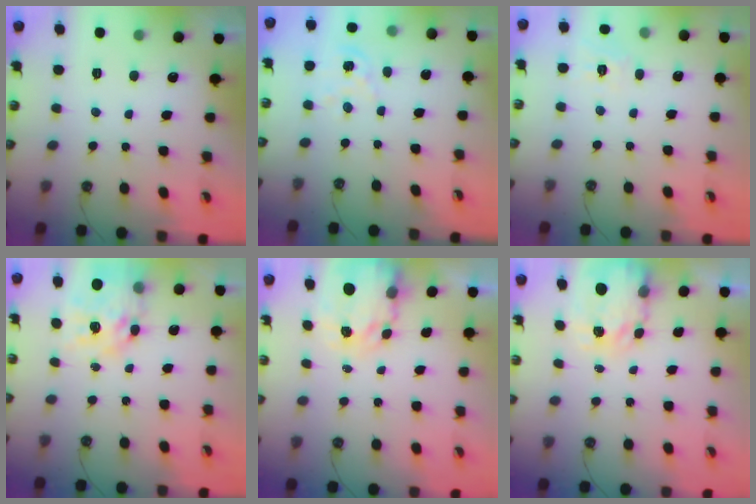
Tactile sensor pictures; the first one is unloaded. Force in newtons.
{"total": 2.9, "press": 2.9, "slide": 0.3}
{"total": 5.7, "press": 5.7, "slide": 0.5}
{"total": 15.1, "press": 15.0, "slide": 1.4}
{"total": 3.9, "press": 3.9, "slide": 0.4}
{"total": 4.0, "press": 4.0, "slide": 0.0}